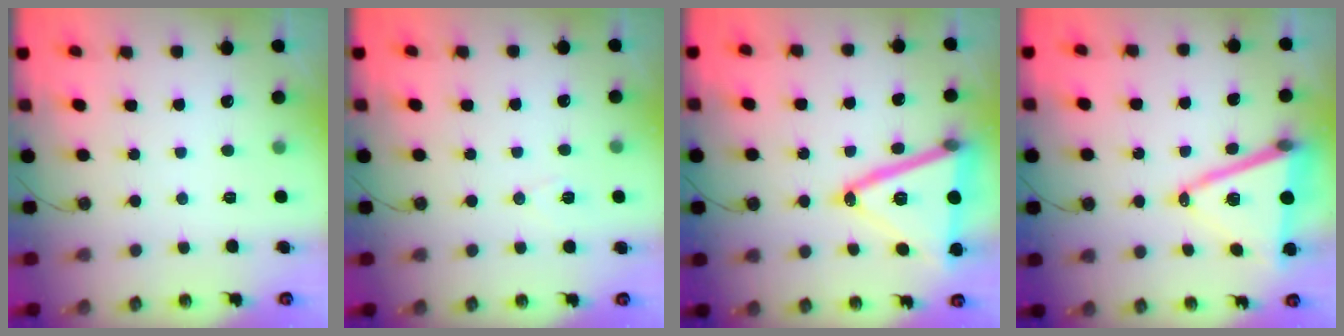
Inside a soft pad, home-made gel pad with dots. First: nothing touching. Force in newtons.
{"total": 5.8, "press": 3.8, "slide": 4.4}
{"total": 22.6, "press": 22.4, "slide": 3.3}
{"total": 16.1, "press": 15.6, "slide": 3.7}